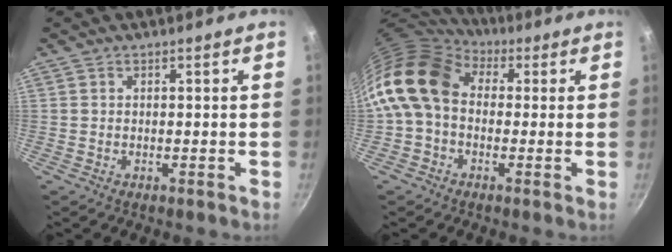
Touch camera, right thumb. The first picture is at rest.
{"total": 13.4, "force": [1.5, 10.1, 8.8], "torque": [-0.150, 0.020, 0.003]}